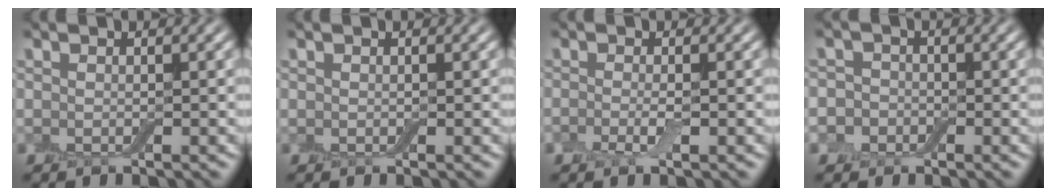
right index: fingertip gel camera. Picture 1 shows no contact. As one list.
[{"total": 0.0}, {"total": 1.4, "force": [-0.5, 0.4, 1.2], "torque": [-0.027, -0.001, -0.014]}, {"total": 2.7, "force": [-1.1, 2.5, 0.6], "torque": [0.012, 0.016, -0.042]}]